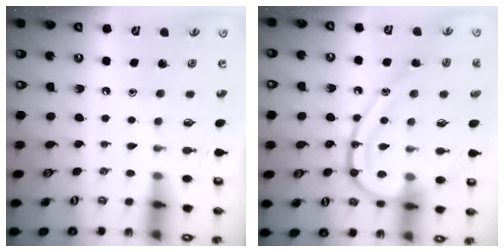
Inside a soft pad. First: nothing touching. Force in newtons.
{"total": 16.0, "press": 16.0, "slide": 1.3}